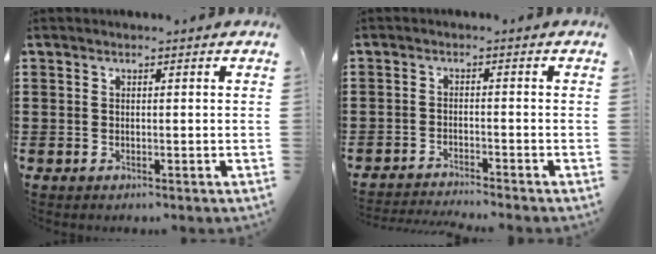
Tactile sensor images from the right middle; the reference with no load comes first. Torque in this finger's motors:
{"motor_torque": [0.98, -0.32, 0.31, 0.17]}